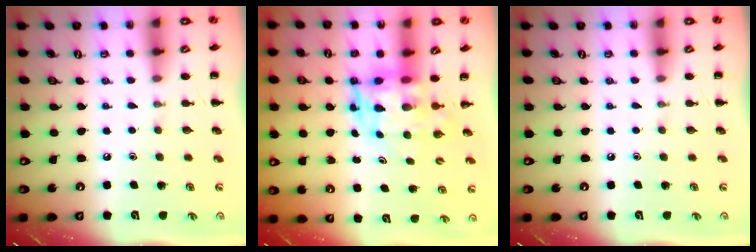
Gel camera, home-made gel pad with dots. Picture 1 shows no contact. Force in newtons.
{"total": 5.4, "press": 5.1, "slide": 1.9}
{"total": 0.0}